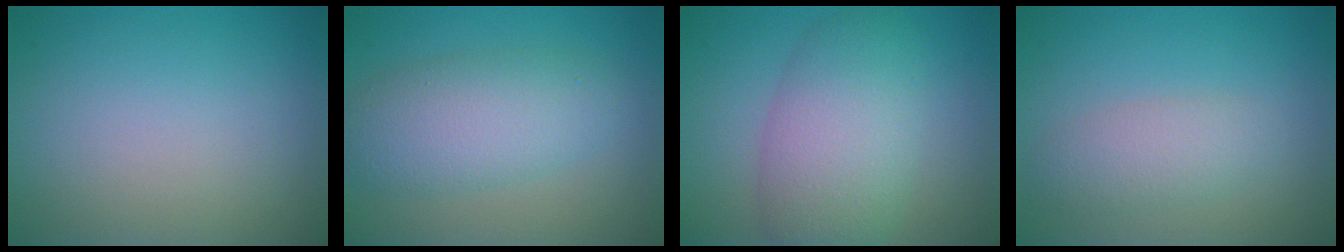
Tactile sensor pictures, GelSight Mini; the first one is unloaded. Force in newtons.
{"total": 5.9, "press": 5.9, "slide": 0.1}
{"total": 5.1, "press": 5.0, "slide": 0.5}
{"total": 2.7, "press": 2.7, "slide": 0.0}